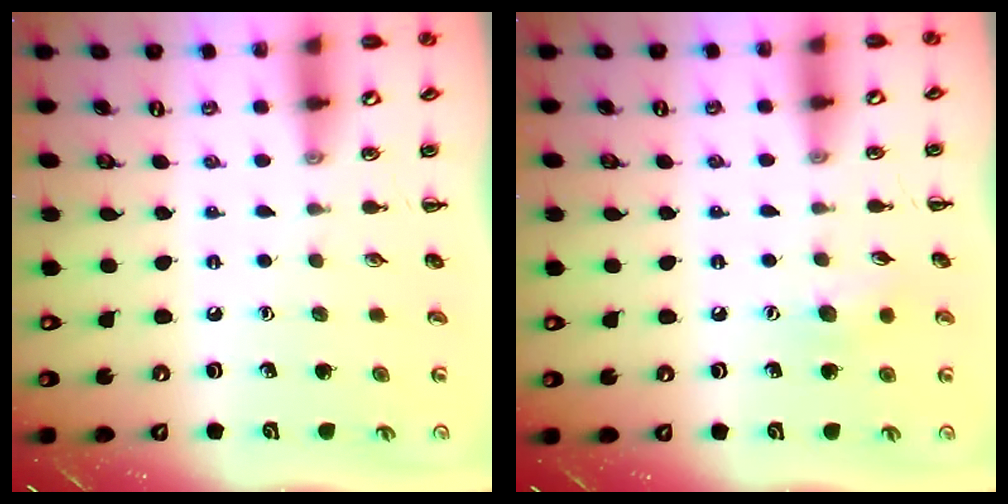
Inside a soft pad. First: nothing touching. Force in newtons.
{"total": 5.4, "press": 5.3, "slide": 1.0}